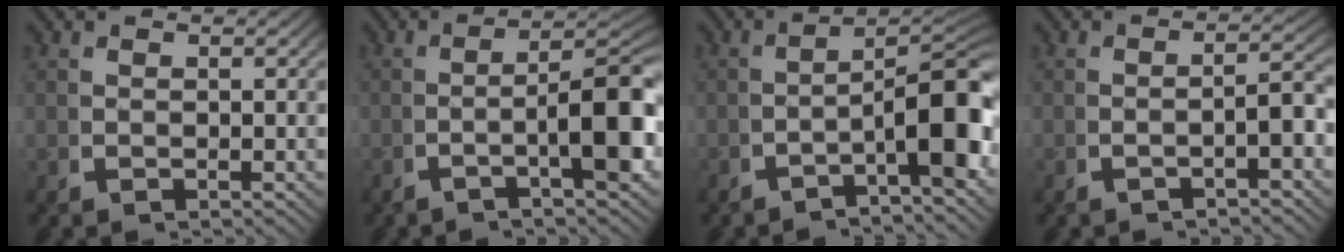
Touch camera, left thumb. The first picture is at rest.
{"total": 9.1, "force": [-1.2, 2.6, 8.6], "torque": [-0.132, -0.002, -0.024]}
{"total": 9.8, "force": [-2.1, 3.9, 8.8], "torque": [-0.129, -0.027, -0.027]}
{"total": 3.5, "force": [-1.2, 0.7, 3.3], "torque": [-0.051, 0.006, -0.019]}